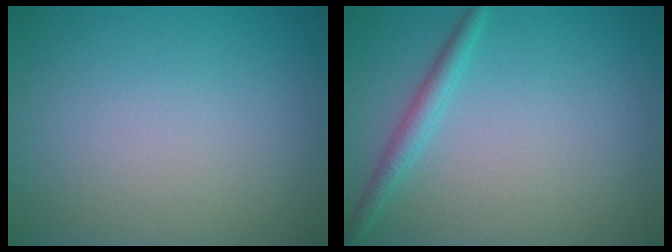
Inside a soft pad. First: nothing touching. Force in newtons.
{"total": 2.0, "press": 2.0, "slide": 0.1}